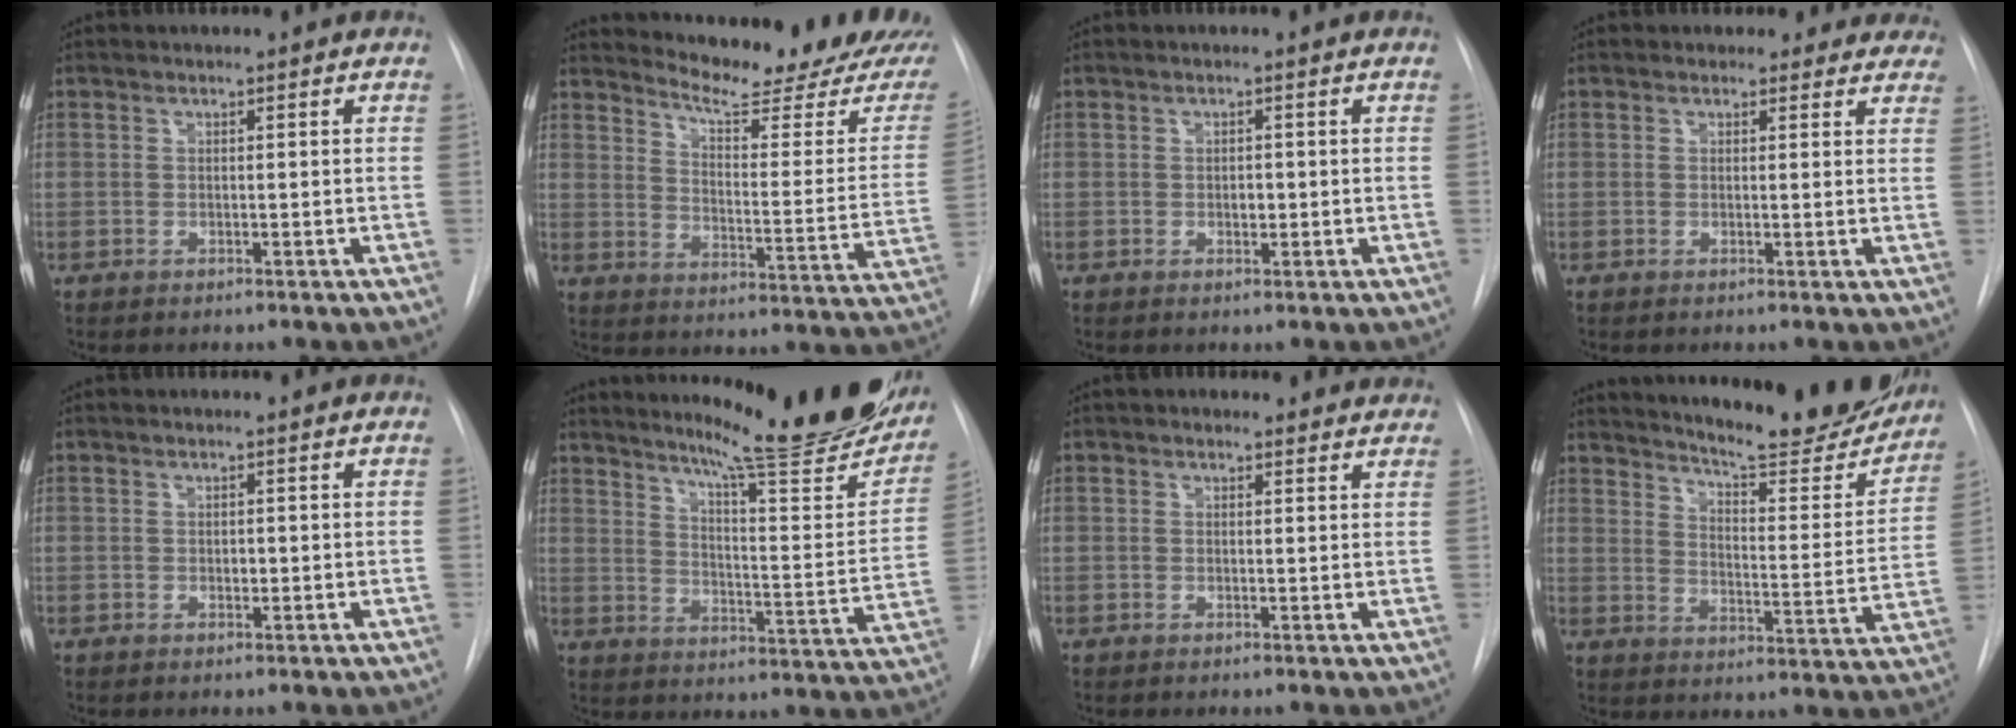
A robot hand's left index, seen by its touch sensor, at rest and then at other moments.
{"total": 19.1, "force": [17.7, 1.8, 6.7], "torque": [-0.090, -0.105, 0.213]}
{"total": 1.4, "force": [-1.0, 0.6, 0.7], "torque": [-0.011, -0.005, -0.014]}
{"total": 6.6, "force": [5.8, 3.3, 0.1], "torque": [0.042, -0.005, 0.031]}
{"total": 1.0, "force": [-0.9, 0.3, 0.3], "torque": [-0.002, -0.006, -0.013]}
{"total": 24.2, "force": [20.2, 2.3, 13.2], "torque": [-0.185, -0.082, 0.256]}
{"total": 3.3, "force": [2.9, 1.4, 0.2], "torque": [0.011, -0.003, 0.014]}
{"total": 22.7, "force": [20.4, 3.5, 9.4], "torque": [-0.134, -0.072, 0.256]}